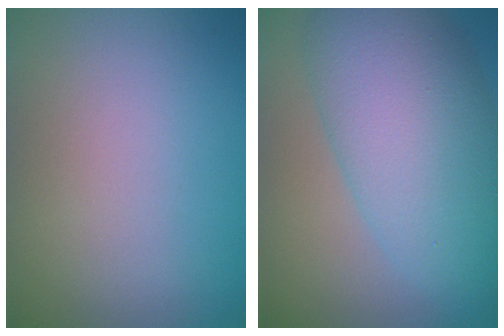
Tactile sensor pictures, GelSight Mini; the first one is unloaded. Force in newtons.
{"total": 10.0, "press": 10.0, "slide": 0.2}